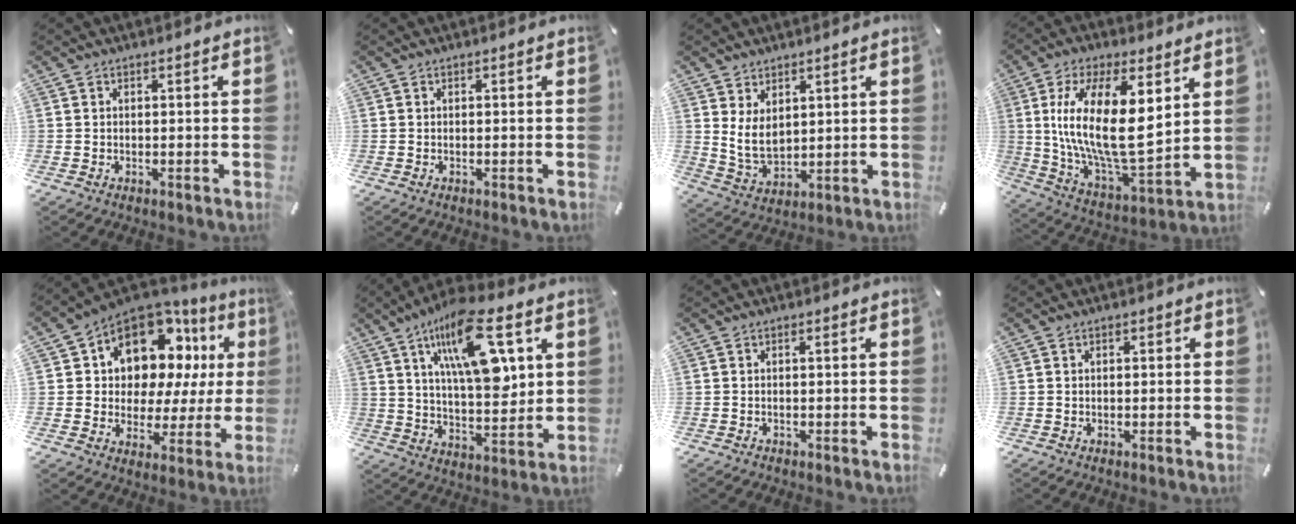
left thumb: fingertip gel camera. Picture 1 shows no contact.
{"total": 0.0}
{"total": 6.5, "force": [3.1, 4.1, 3.9], "torque": [-0.095, -0.020, 0.055]}
{"total": 21.3, "force": [4.9, 9.2, 18.5], "torque": [-0.361, -0.023, 0.077]}
{"total": 12.6, "force": [7.5, 8.5, 5.6], "torque": [-0.095, -0.065, 0.134]}
{"total": 18.6, "force": [9.2, 7.3, 14.4], "torque": [-0.241, -0.031, 0.147]}
{"total": 0.6, "force": [-0.1, 0.1, 0.5], "torque": [-0.010, -0.001, -0.003]}
{"total": 0.6, "force": [-0.1, 0.5, 0.4], "torque": [-0.007, 0.002, -0.002]}